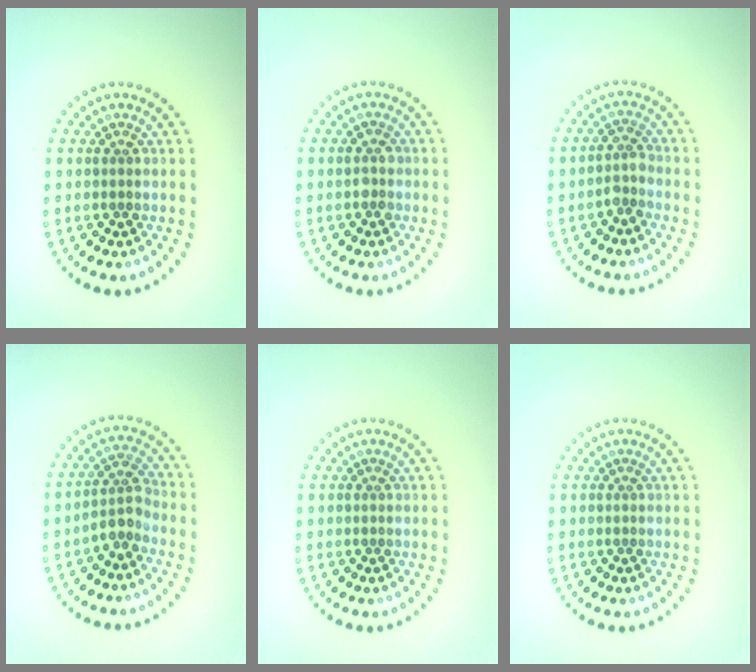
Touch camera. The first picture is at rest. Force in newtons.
{"total": 1.3, "press": 1.3, "slide": 0.4}
{"total": 1.7, "press": 1.2, "slide": 1.2}
{"total": 2.3, "press": 1.9, "slide": 1.4}
{"total": 0.0}
{"total": 0.0}